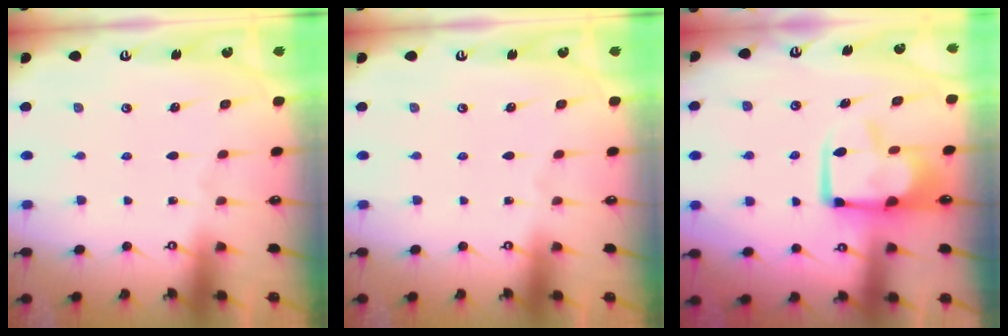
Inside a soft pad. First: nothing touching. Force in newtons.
{"total": 0.0}
{"total": 10.9, "press": 10.8, "slide": 1.3}